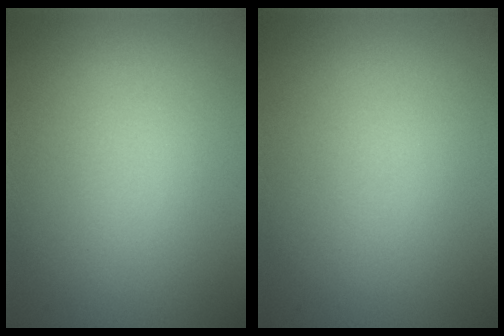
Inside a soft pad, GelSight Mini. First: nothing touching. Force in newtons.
{"total": 0.0}